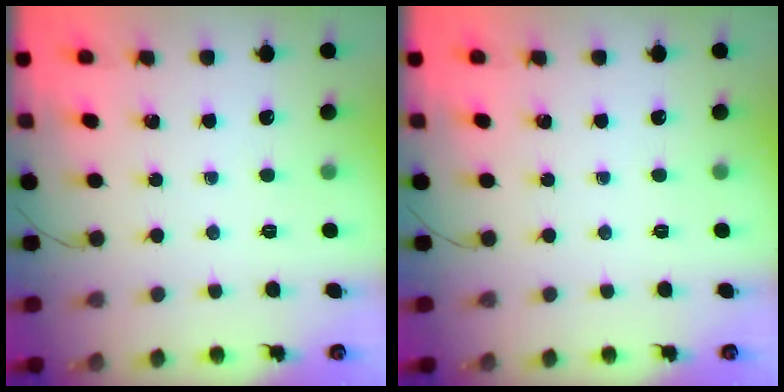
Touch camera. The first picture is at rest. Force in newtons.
{"total": 0.0}